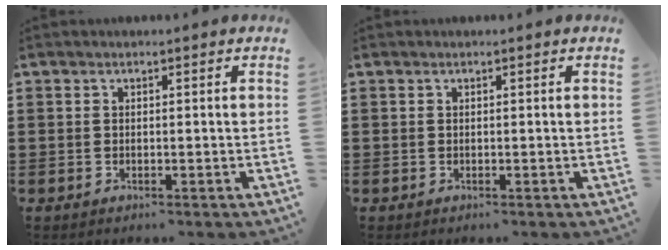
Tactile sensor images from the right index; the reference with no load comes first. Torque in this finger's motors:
{"motor_torque": [-0.94, 1.20, 0.00, 0.00]}